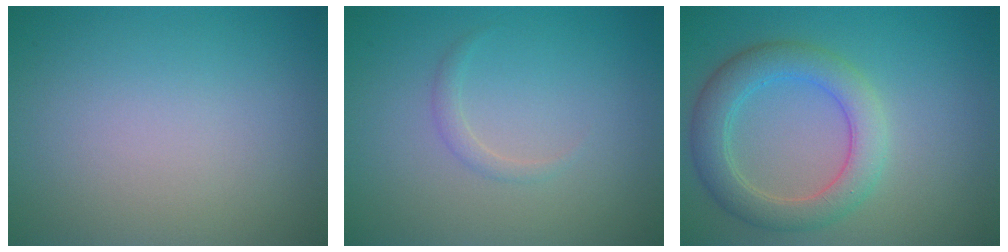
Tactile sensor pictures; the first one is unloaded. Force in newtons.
{"total": 0.9, "press": 0.9, "slide": 0.0}
{"total": 4.6, "press": 4.6, "slide": 0.1}